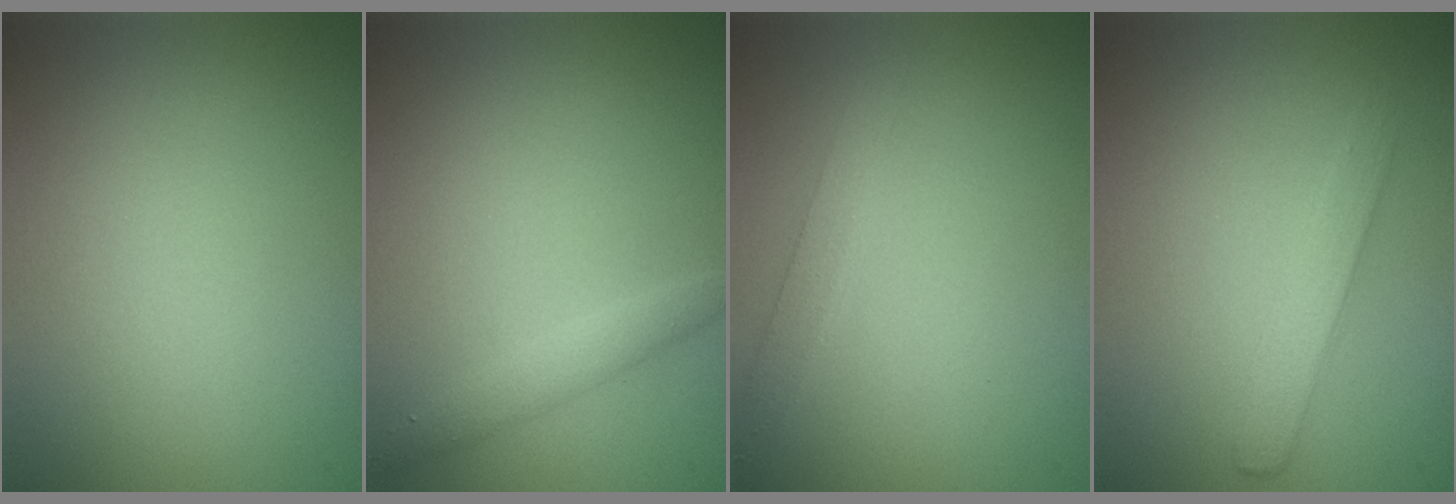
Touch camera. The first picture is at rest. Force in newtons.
{"total": 1.5, "press": 1.5, "slide": 0.0}
{"total": 1.9, "press": 1.9, "slide": 0.0}
{"total": 1.9, "press": 1.9, "slide": 0.1}